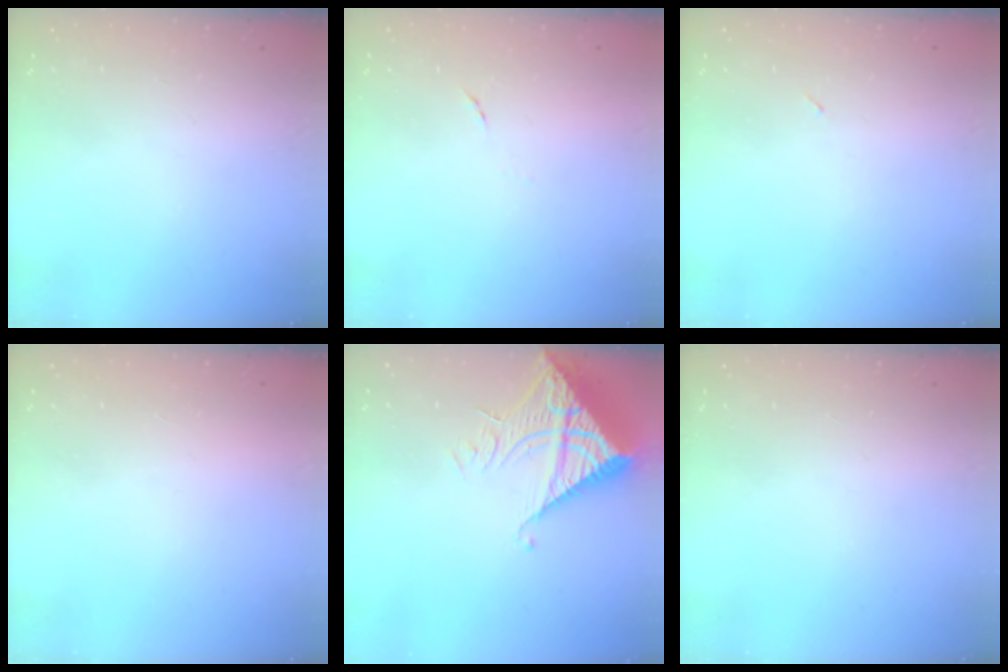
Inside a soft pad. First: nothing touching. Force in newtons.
{"total": 4.3, "press": 4.2, "slide": 1.2}
{"total": 2.1, "press": 1.9, "slide": 1.0}
{"total": 1.5, "press": 1.5, "slide": 0.1}
{"total": 11.5, "press": 11.5, "slide": 1.2}
{"total": 0.0}